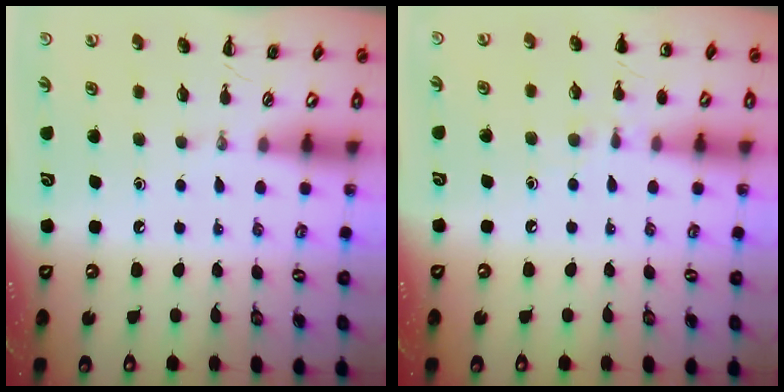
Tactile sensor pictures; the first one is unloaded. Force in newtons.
{"total": 6.7, "press": 6.4, "slide": 2.0}